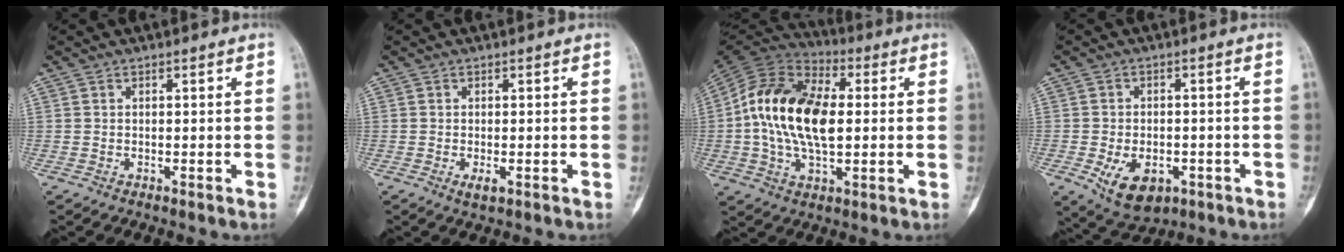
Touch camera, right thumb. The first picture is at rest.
{"total": 1.8, "force": [-0.6, 0.7, 1.5], "torque": [-0.026, -0.004, -0.008]}
{"total": 19.1, "force": [0.9, 10.8, 15.7], "torque": [-0.294, 0.016, 0.010]}
{"total": 9.0, "force": [-3.3, 5.8, 6.0], "torque": [-0.087, 0.006, -0.039]}